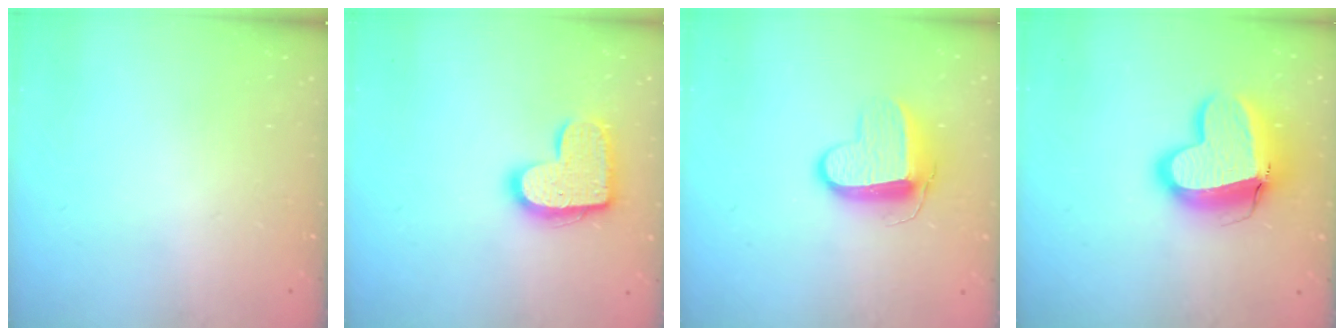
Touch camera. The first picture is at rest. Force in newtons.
{"total": 15.0, "press": 15.0, "slide": 0.7}
{"total": 10.5, "press": 10.5, "slide": 0.8}
{"total": 15.5, "press": 15.3, "slide": 2.2}